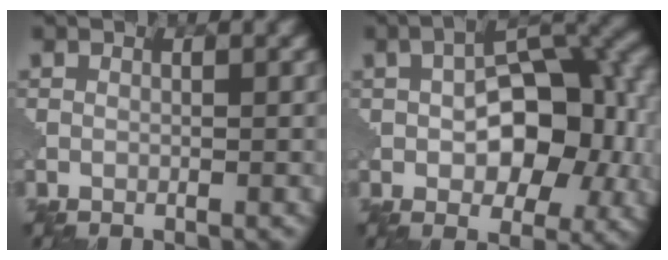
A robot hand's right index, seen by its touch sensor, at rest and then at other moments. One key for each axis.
{"total": 10.3, "fx": -0.4, "fy": 6.2, "fz": 8.2, "tx": -0.109, "ty": 0.005, "tz": -0.005}